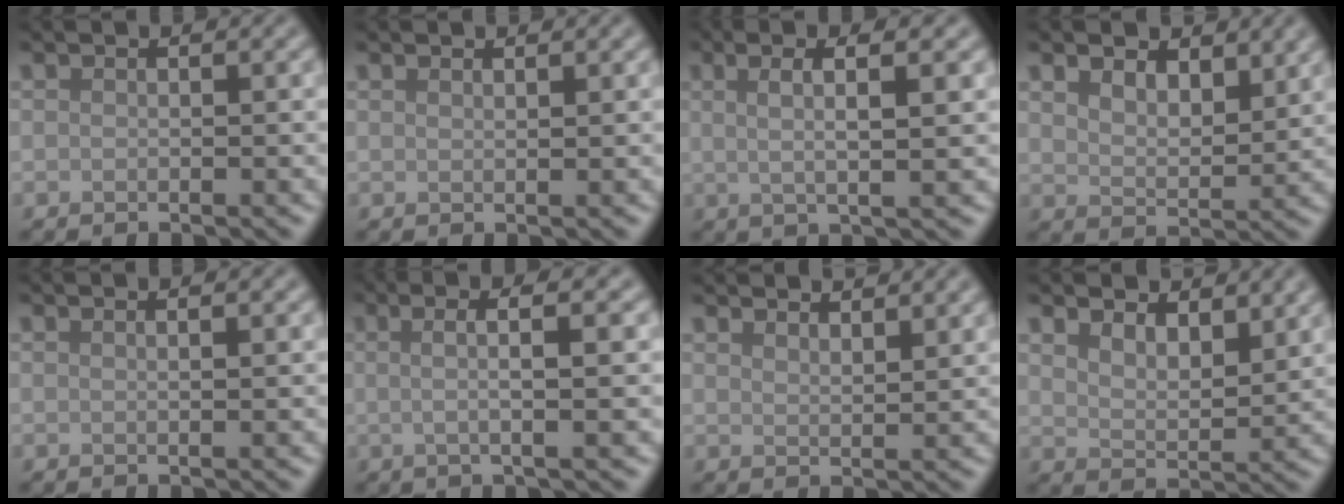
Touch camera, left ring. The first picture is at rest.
{"total": 0.7, "force": [0.7, 0.1, 0.2], "torque": [-0.002, 0.000, 0.012]}
{"total": 4.4, "force": [1.3, 1.0, 4.1], "torque": [-0.068, 0.001, 0.016]}
{"total": 4.0, "force": [2.7, 2.0, 2.1], "torque": [-0.044, -0.006, 0.042]}
{"total": 1.3, "force": [0.6, 0.4, 1.1], "torque": [-0.008, 0.001, 0.001]}
{"total": 4.6, "force": [0.7, 1.2, 4.4], "torque": [-0.064, 0.006, -0.003]}
{"total": 3.4, "force": [3.1, 0.6, 1.2], "torque": [-0.009, 0.006, 0.039]}
{"total": 4.3, "force": [3.3, 1.8, 2.2], "torque": [-0.043, -0.003, 0.051]}